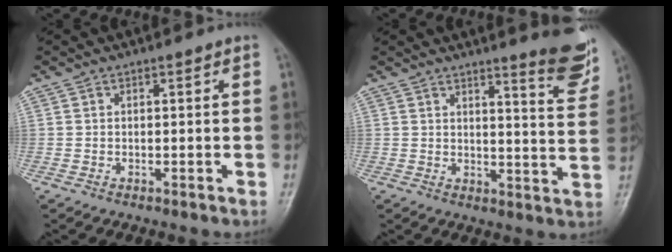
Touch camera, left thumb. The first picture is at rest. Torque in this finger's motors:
{"motor_torque": [0.35, 0.16, 0.06, -0.42, 0.06]}